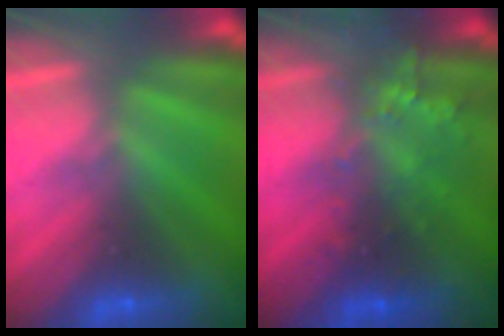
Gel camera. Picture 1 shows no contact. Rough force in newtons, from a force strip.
{"total": 6.0}